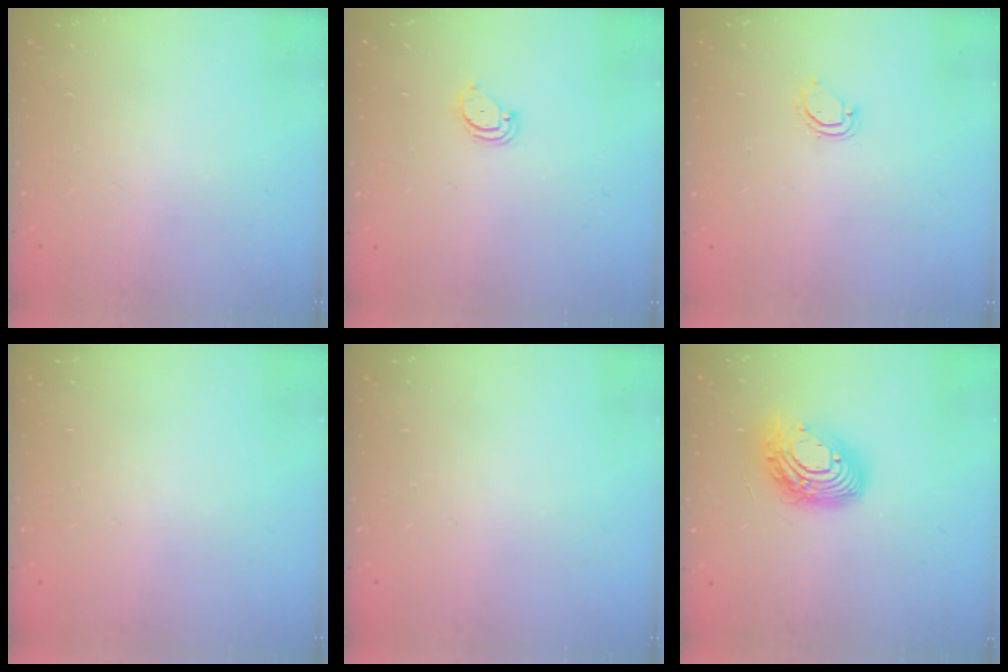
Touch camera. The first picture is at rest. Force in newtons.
{"total": 2.4, "press": 2.4, "slide": 0.2}
{"total": 3.9, "press": 3.9, "slide": 0.3}
{"total": 0.0}
{"total": 0.0}
{"total": 14.4, "press": 14.3, "slide": 1.3}